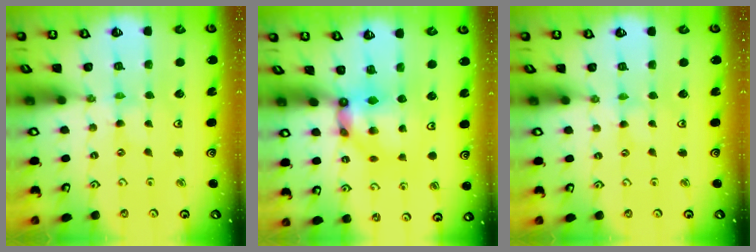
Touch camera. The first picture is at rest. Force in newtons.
{"total": 8.1, "press": 8.1, "slide": 0.5}
{"total": 0.0}